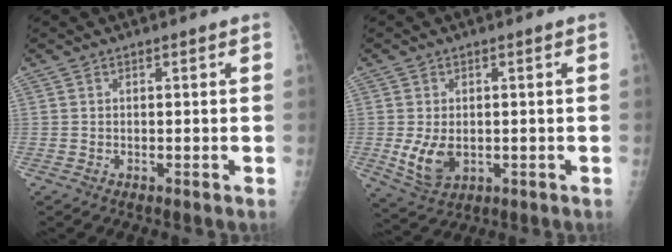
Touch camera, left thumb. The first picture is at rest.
{"total": 6.8, "force": [-0.8, 4.5, 5.0], "torque": [-0.088, -0.010, -0.002]}